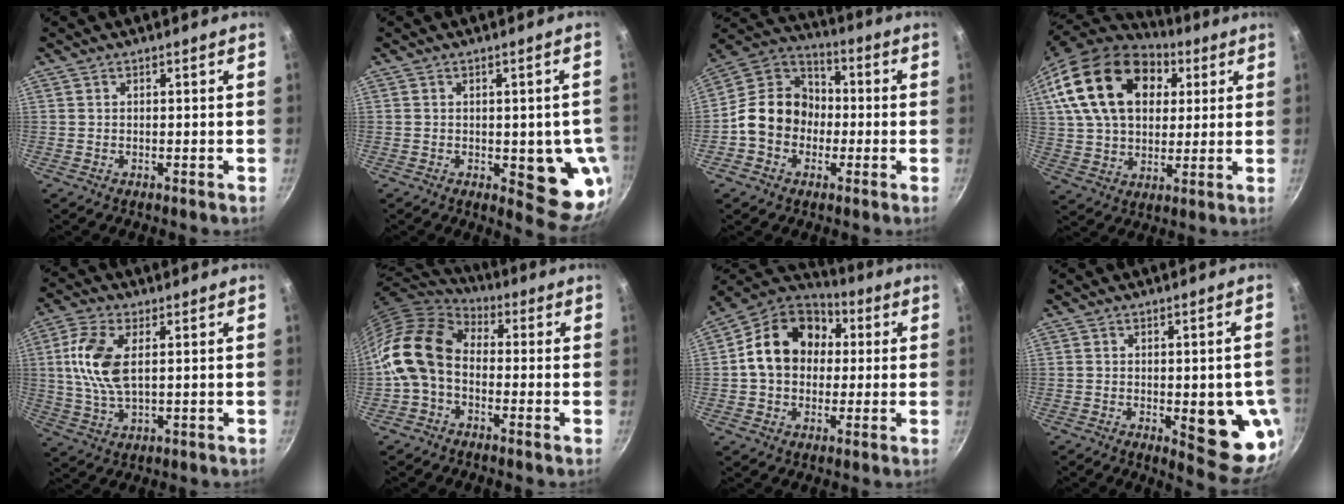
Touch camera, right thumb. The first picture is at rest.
{"total": 11.0, "force": [-1.6, 4.7, 9.8], "torque": [-0.075, -0.012, -0.016]}
{"total": 13.7, "force": [-2.2, 11.5, 7.0], "torque": [-0.078, 0.045, -0.059]}
{"total": 23.5, "force": [8.6, 15.5, 15.3], "torque": [-0.252, -0.004, 0.151]}
{"total": 10.5, "force": [1.9, 5.2, 8.9], "torque": [-0.183, 0.004, 0.037]}
{"total": 14.4, "force": [-1.4, 10.4, 9.9], "torque": [-0.172, 0.039, -0.048]}
{"total": 17.0, "force": [2.4, 13.4, 10.3], "torque": [-0.148, 0.032, 0.024]}
{"total": 12.5, "force": [-2.1, 4.4, 11.5], "torque": [-0.106, -0.013, -0.020]}